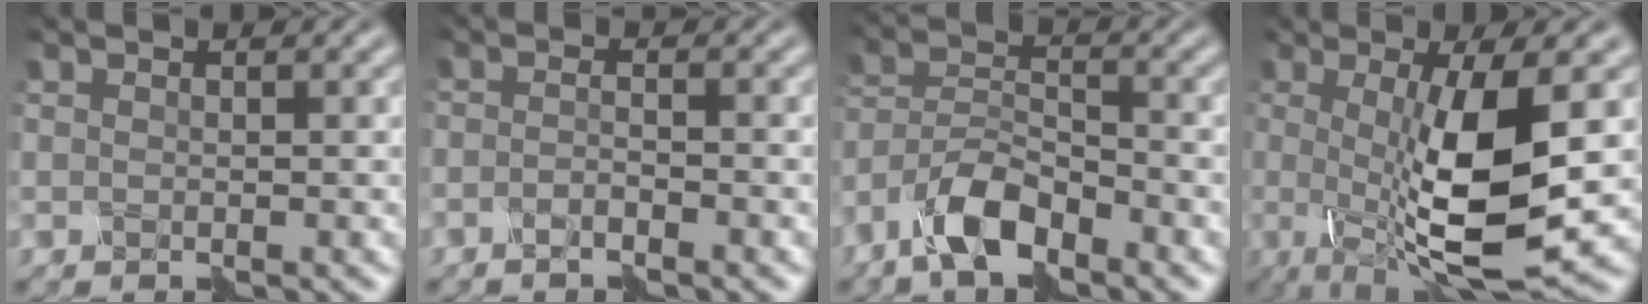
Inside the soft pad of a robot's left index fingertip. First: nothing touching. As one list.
[{"total": 1.8, "force": [-1.7, -0.2, 0.7], "torque": [-0.012, -0.005, -0.033]}, {"total": 5.4, "force": [-4.5, 1.6, 2.7], "torque": [-0.053, 0.007, -0.094]}, {"total": 10.0, "force": [-1.2, 2.4, 9.6], "torque": [-0.167, -0.016, -0.016]}]